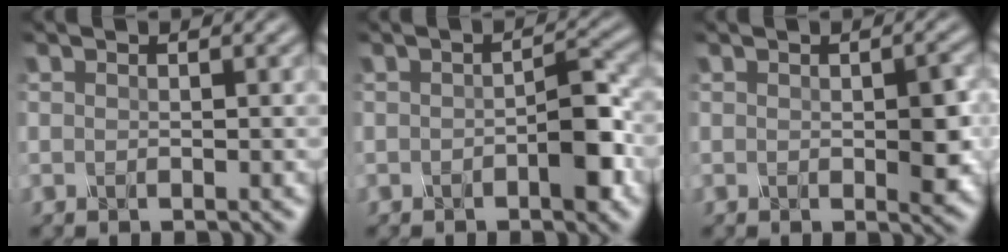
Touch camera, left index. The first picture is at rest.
{"total": 3.1, "force": [-1.4, 0.5, 2.8], "torque": [-0.057, 0.002, -0.016]}
{"total": 2.4, "force": [-0.6, 0.6, 2.3], "torque": [-0.050, -0.002, 0.000]}